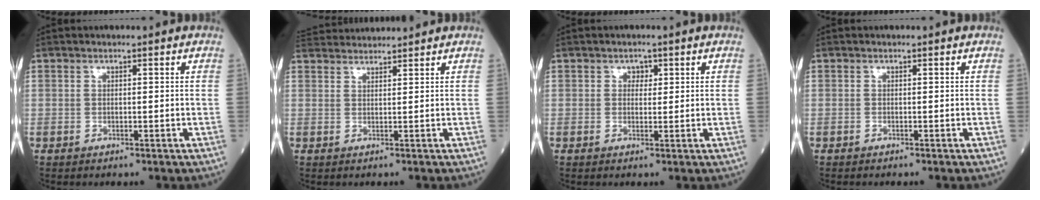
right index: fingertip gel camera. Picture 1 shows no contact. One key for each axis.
{"total": 5.5, "fx": 5.4, "fy": -0.2, "fz": 0.9, "tx": -0.022, "ty": 0.041, "tz": 0.090}
{"total": 1.4, "fx": 0.6, "fy": 1.1, "fz": 0.7, "tx": -0.004, "ty": 0.000, "tz": 0.006}
{"total": 0.6, "fx": -0.5, "fy": 0.0, "fz": 0.2, "tx": 0.003, "ty": 0.000, "tz": -0.009}